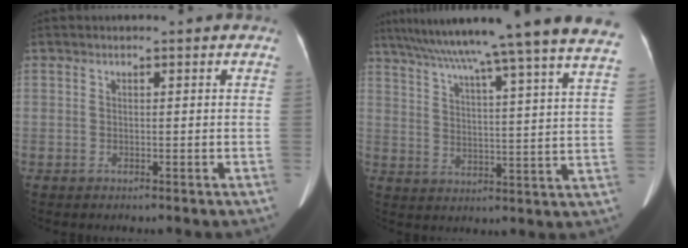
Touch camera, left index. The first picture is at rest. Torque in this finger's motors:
{"motor_torque": [0.90, -1.24, 0.45, 0.21]}